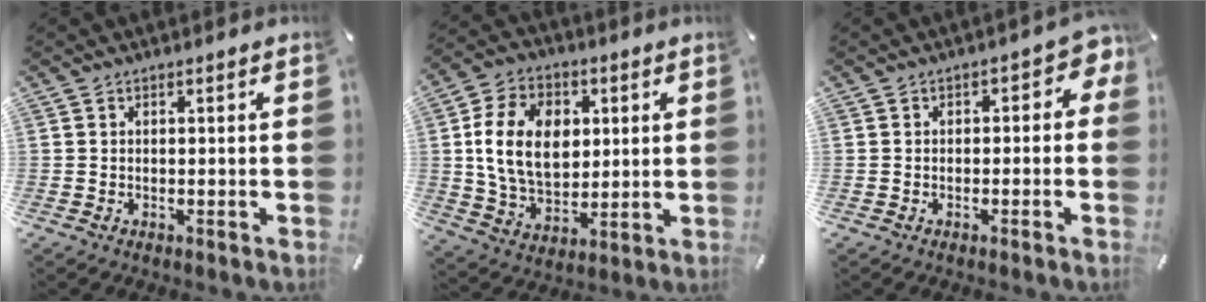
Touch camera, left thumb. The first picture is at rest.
{"total": 15.4, "force": [2.6, 11.4, 10.1], "torque": [-0.203, 0.018, 0.048]}
{"total": 3.2, "force": [-0.8, 2.2, 2.2], "torque": [-0.027, 0.009, -0.021]}